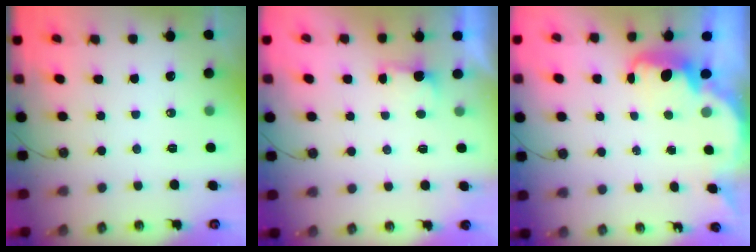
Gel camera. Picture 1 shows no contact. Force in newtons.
{"total": 1.6, "press": 1.3, "slide": 0.8}
{"total": 2.6, "press": 2.6, "slide": 0.6}